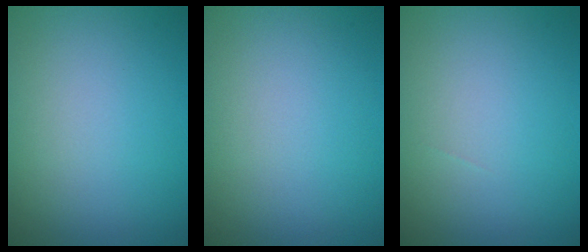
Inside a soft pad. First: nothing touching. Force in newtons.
{"total": 0.0}
{"total": 0.0}